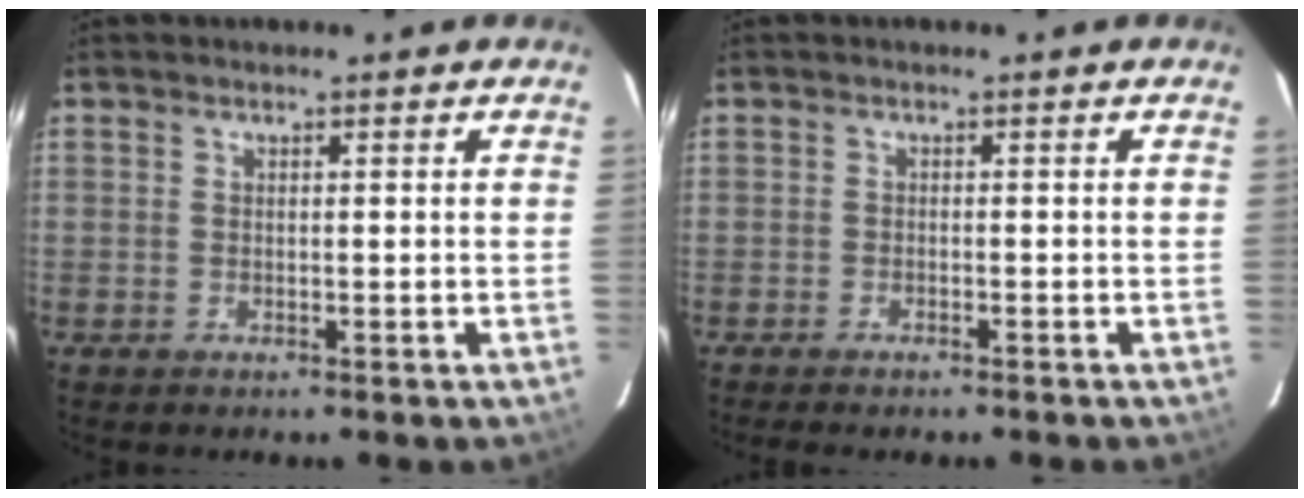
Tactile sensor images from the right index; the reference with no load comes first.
{"total": 3.3, "force": [-2.9, 1.0, 1.4], "torque": [-0.037, -0.009, -0.046]}